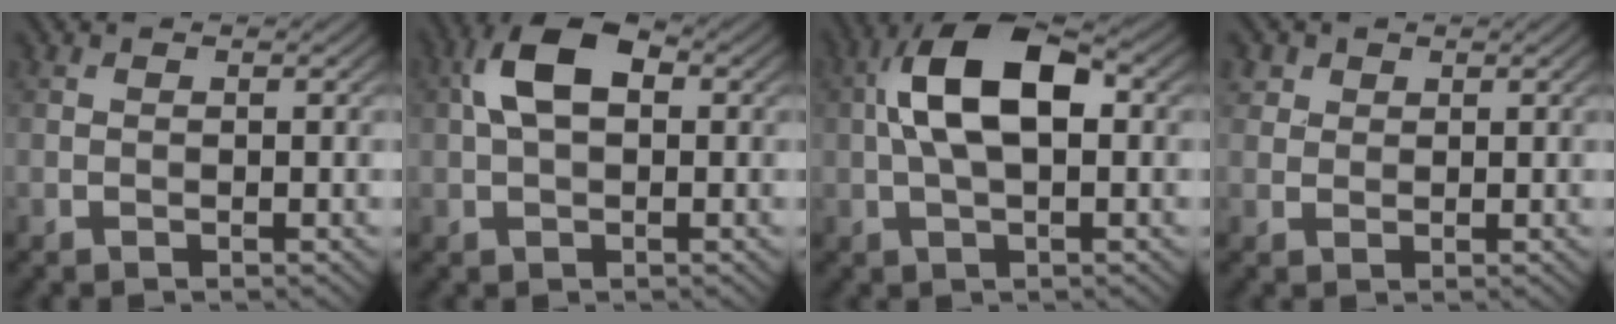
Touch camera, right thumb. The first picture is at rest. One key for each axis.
{"total": 6.9, "fx": 1.3, "fy": 3.9, "fz": 5.6, "tx": -0.115, "ty": 0.015, "tz": 0.016}
{"total": 9.9, "fx": 1.0, "fy": 4.6, "fz": 8.7, "tx": -0.170, "ty": 0.025, "tz": 0.008}
{"total": 2.5, "fx": 1.5, "fy": 1.9, "fz": 0.7, "tx": -0.022, "ty": -0.006, "tz": 0.035}